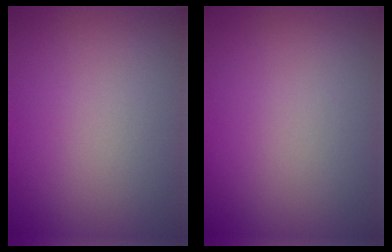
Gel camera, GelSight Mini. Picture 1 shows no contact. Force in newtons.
{"total": 0.0}